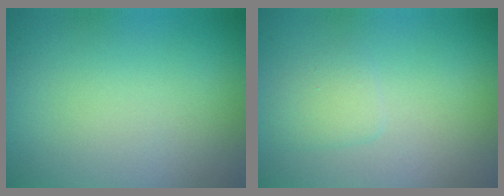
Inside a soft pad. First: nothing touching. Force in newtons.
{"total": 1.6, "press": 1.6, "slide": 0.1}